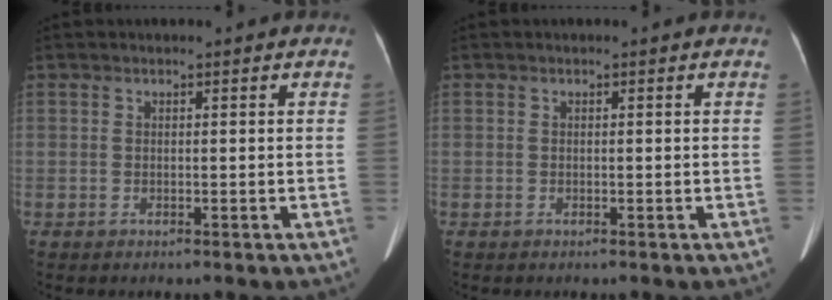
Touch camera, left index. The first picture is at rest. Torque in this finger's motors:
{"motor_torque": [0.11, -0.07, -0.01, 0.01]}